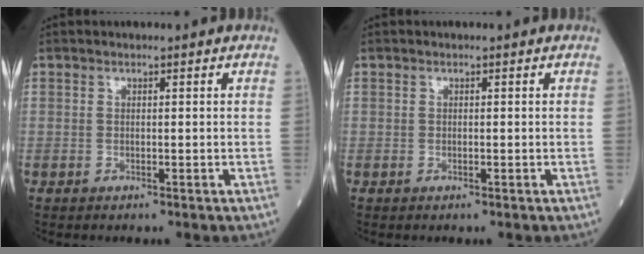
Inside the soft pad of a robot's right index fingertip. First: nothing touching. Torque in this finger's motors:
{"motor_torque": [-0.06, 0.08, -0.05, -0.01]}